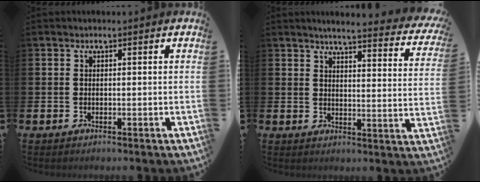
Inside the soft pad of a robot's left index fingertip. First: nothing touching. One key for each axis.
{"total": 4.3, "fx": 4.0, "fy": 0.0, "fz": 1.6, "tx": -0.032, "ty": -0.037, "tz": 0.062}